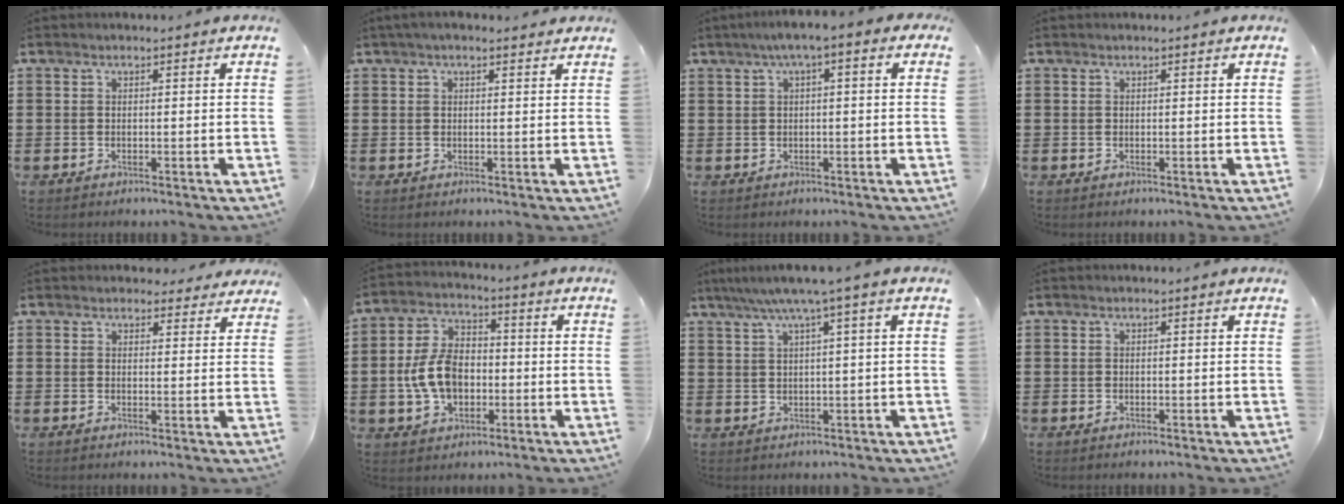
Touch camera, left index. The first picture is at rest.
{"total": 1.7, "force": [1.3, 0.5, 1.0], "torque": [-0.022, 0.006, 0.024]}
{"total": 2.5, "force": [0.0, 0.5, 2.5], "torque": [-0.045, 0.006, -0.005]}
{"total": 0.0}
{"total": 2.9, "force": [2.7, 1.0, 0.5], "torque": [-0.008, -0.005, 0.050]}
{"total": 8.8, "force": [-1.4, 6.0, 6.3], "torque": [-0.150, 0.009, -0.031]}
{"total": 3.8, "force": [1.8, -0.4, 3.4], "torque": [-0.069, -0.001, 0.026]}
{"total": 0.0}